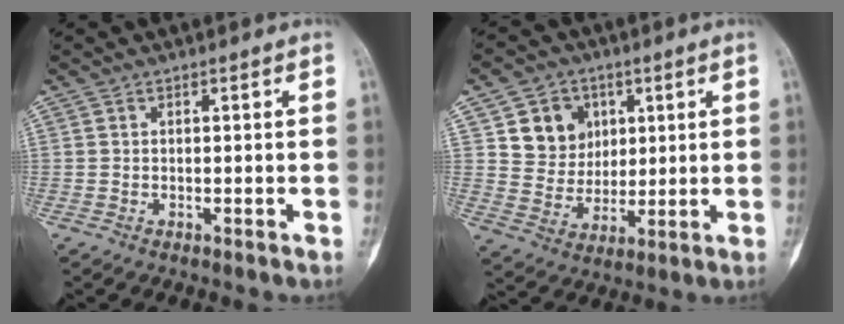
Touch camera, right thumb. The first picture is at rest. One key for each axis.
{"total": 10.2, "fx": 3.8, "fy": 8.9, "fz": 3.2, "tx": -0.014, "ty": -0.012, "tz": 0.072}